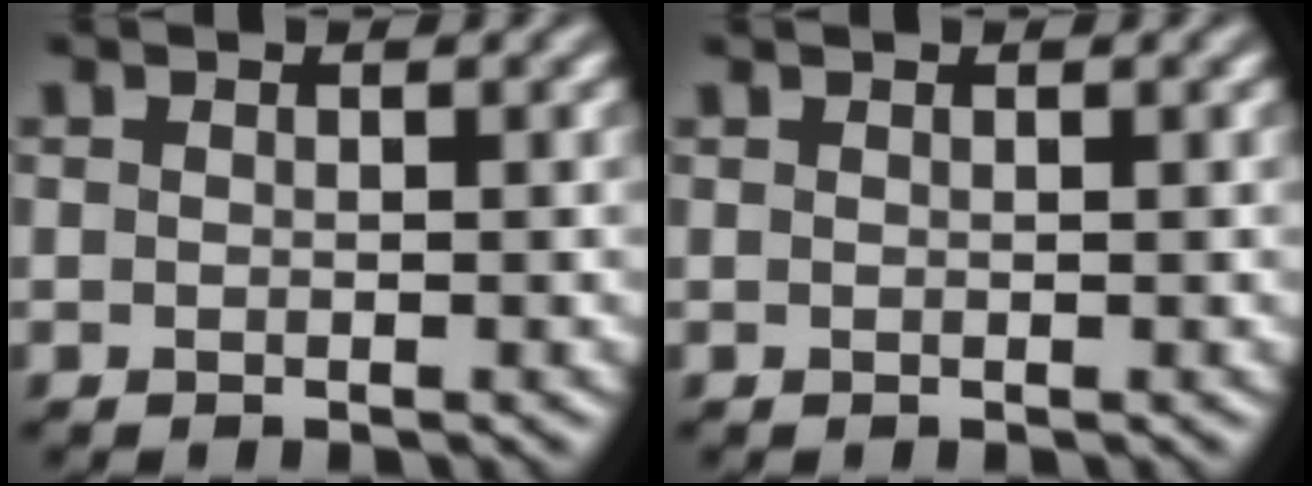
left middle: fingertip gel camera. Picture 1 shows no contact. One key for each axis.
{"total": 0.5, "fx": 0.4, "fy": 0.2, "fz": 0.2, "tx": -0.001, "ty": 0.001, "tz": 0.003}